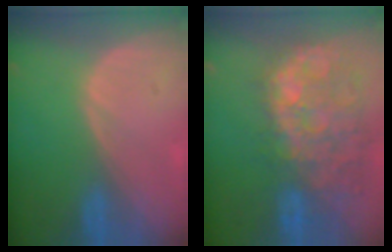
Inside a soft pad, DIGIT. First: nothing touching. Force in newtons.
{"total": 13.2, "press": 11.6, "slide": 6.2}